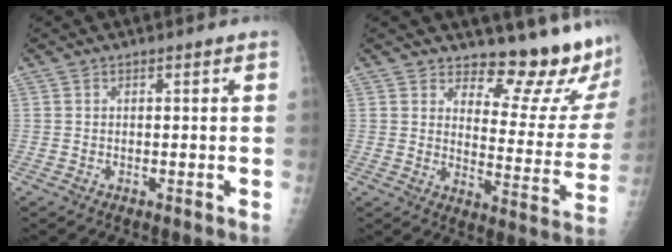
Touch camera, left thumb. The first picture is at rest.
{"total": 15.8, "force": [14.2, 4.1, 5.4], "torque": [-0.021, -0.158, 0.168]}